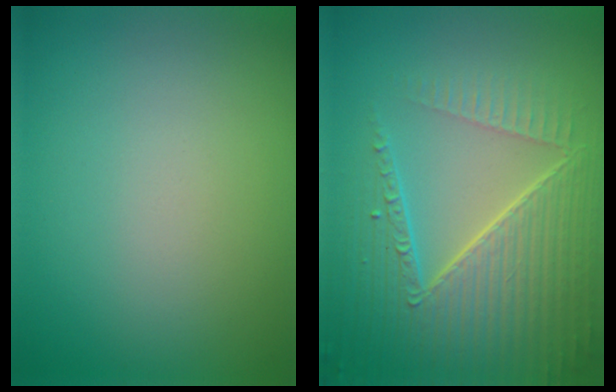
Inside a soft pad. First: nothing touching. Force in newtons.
{"total": 8.4, "press": 6.1, "slide": 5.8}